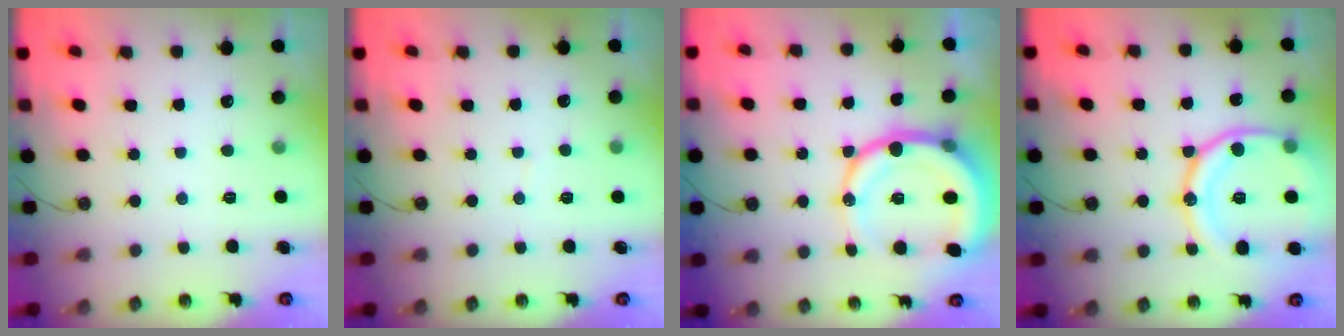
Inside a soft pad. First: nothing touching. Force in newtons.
{"total": 2.3, "press": 2.3, "slide": 0.3}
{"total": 19.2, "press": 18.9, "slide": 3.4}
{"total": 18.5, "press": 18.4, "slide": 1.9}